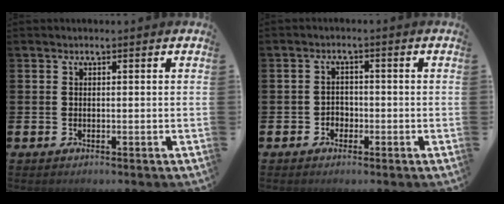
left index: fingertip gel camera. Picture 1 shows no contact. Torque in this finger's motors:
{"motor_torque": [0.10, 0.06, -0.07, 0.00]}